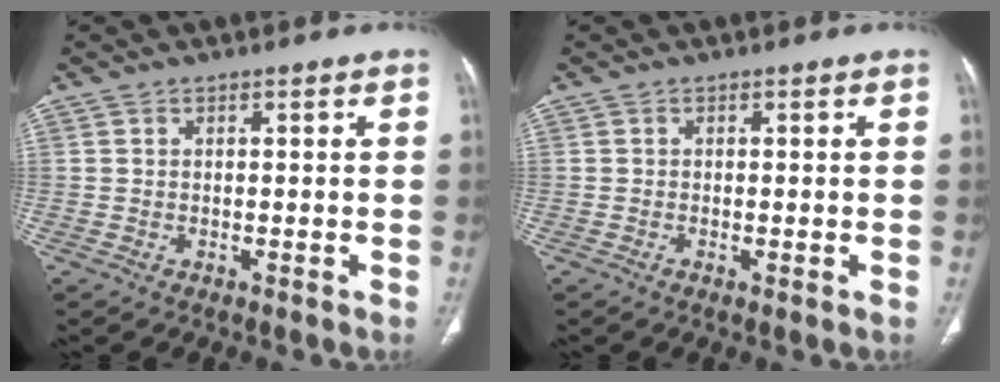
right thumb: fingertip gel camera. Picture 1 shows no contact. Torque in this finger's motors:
{"motor_torque": [0.04, -0.01, 0.21, -0.39, 0.03]}